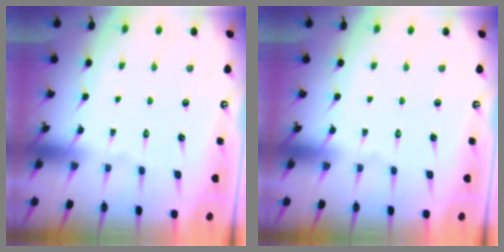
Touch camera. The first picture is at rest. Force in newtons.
{"total": 0.0}